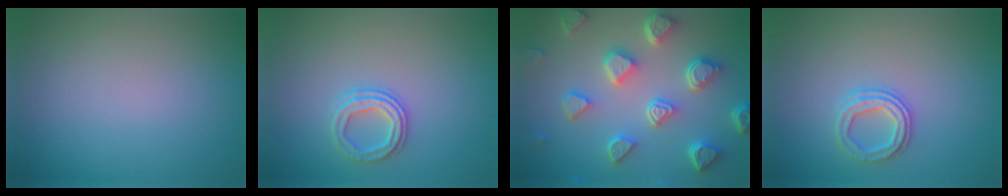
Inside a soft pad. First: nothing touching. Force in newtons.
{"total": 2.7, "press": 2.4, "slide": 1.2}
{"total": 6.7, "press": 5.3, "slide": 4.1}
{"total": 2.7, "press": 2.4, "slide": 1.2}